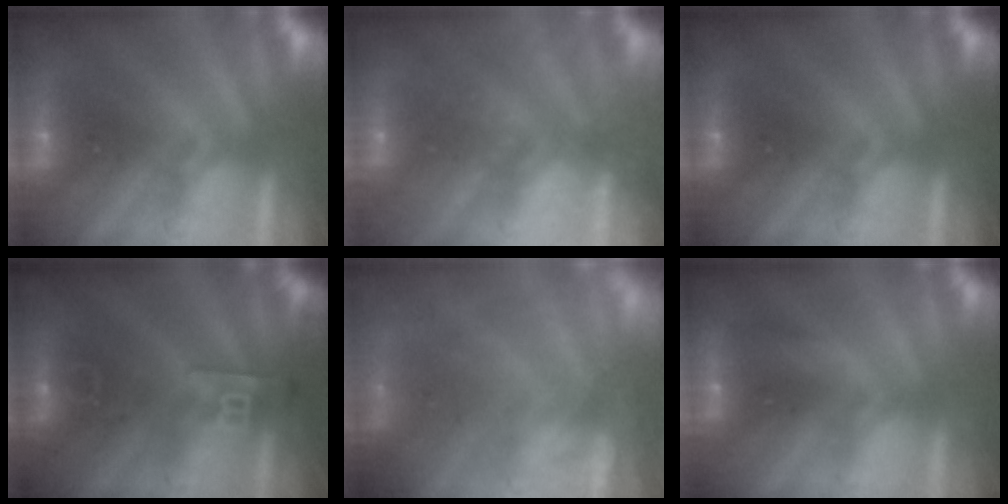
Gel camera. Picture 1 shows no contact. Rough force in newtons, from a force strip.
{"total": 1.9}
{"total": 0.0}
{"total": 2.4}
{"total": 7.7}
{"total": 2.8}